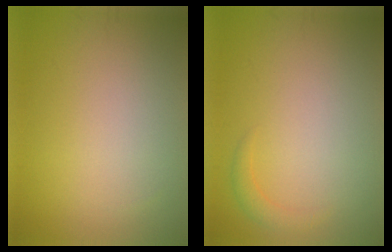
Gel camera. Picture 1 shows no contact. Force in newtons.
{"total": 1.2, "press": 1.2, "slide": 0.1}